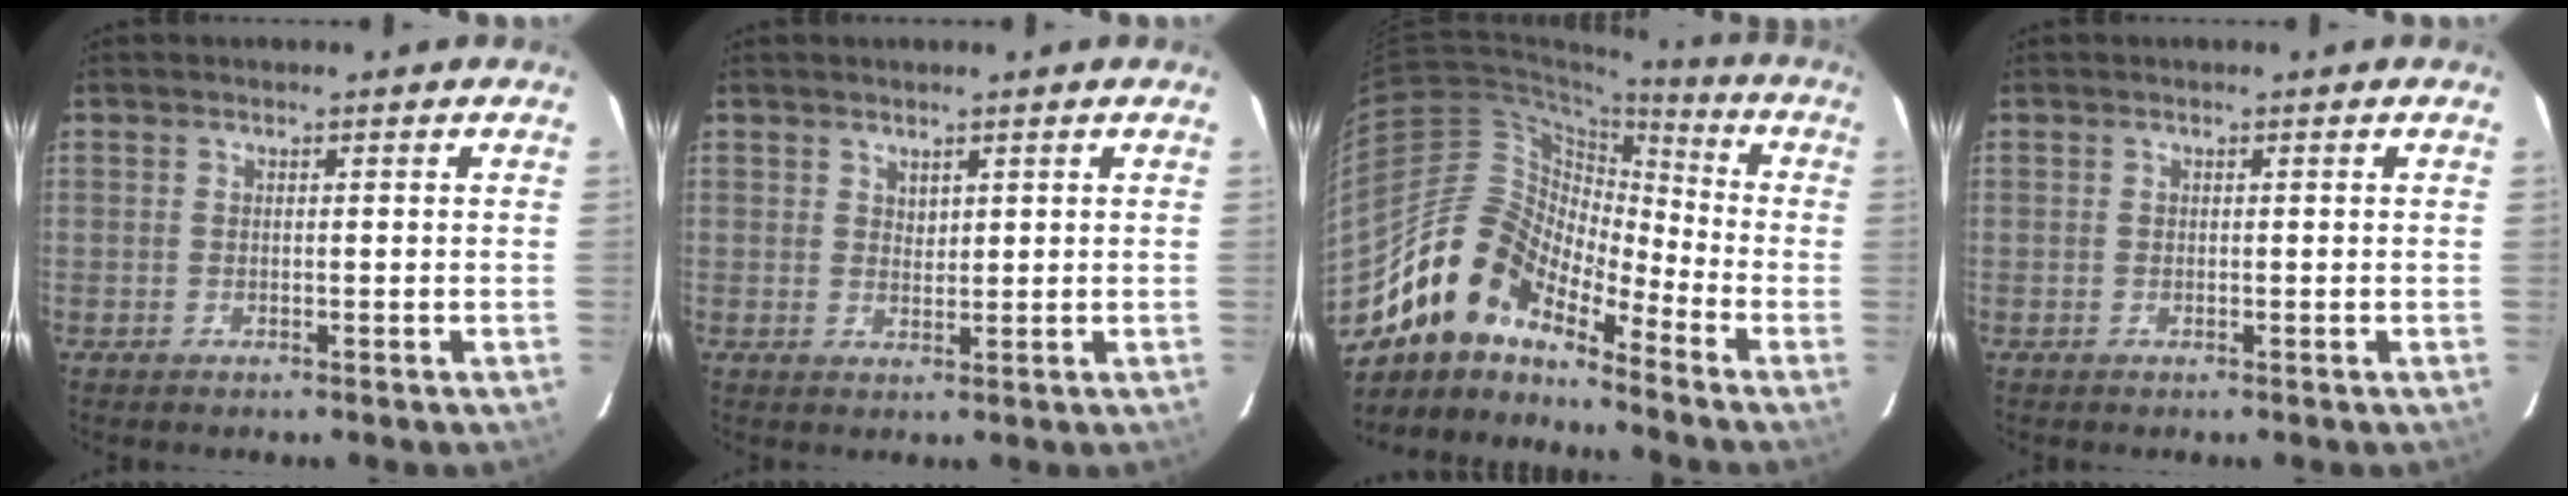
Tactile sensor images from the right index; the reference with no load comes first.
{"total": 1.6, "force": [1.3, 0.9, 0.4], "torque": [-0.003, 0.001, 0.023]}
{"total": 13.9, "force": [-11.4, 5.6, 5.7], "torque": [-0.096, 0.020, -0.226]}
{"total": 0.0}